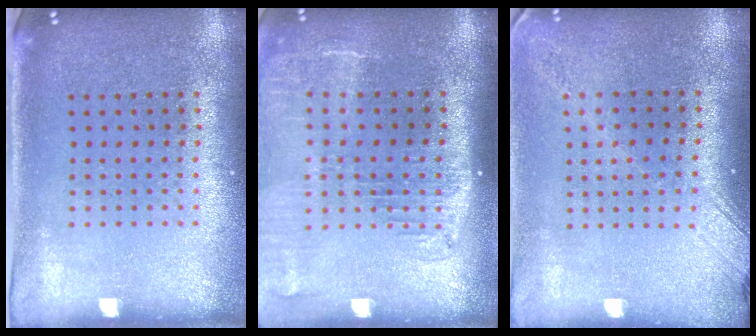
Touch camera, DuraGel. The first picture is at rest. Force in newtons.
{"total": 2.3, "press": 1.9, "slide": 1.4}
{"total": 1.8, "press": 1.4, "slide": 1.2}